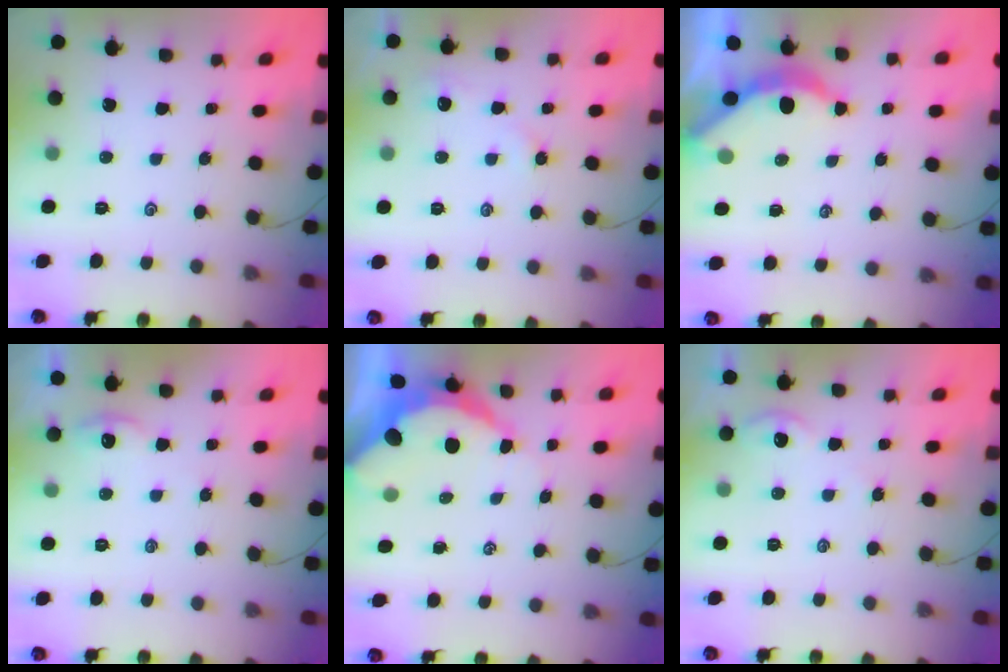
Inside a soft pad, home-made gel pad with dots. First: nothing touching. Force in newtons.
{"total": 2.8, "press": 2.8, "slide": 0.5}
{"total": 4.4, "press": 4.4, "slide": 0.6}
{"total": 2.5, "press": 2.5, "slide": 0.3}
{"total": 7.2, "press": 7.1, "slide": 1.0}
{"total": 1.3, "press": 1.2, "slide": 0.4}